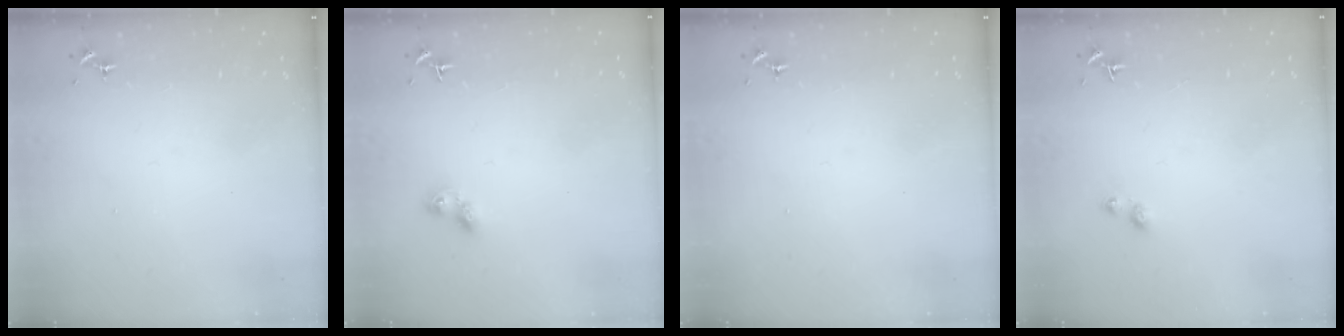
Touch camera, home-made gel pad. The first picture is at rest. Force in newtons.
{"total": 4.4, "press": 4.4, "slide": 0.3}
{"total": 0.0}
{"total": 2.8, "press": 2.8, "slide": 0.2}